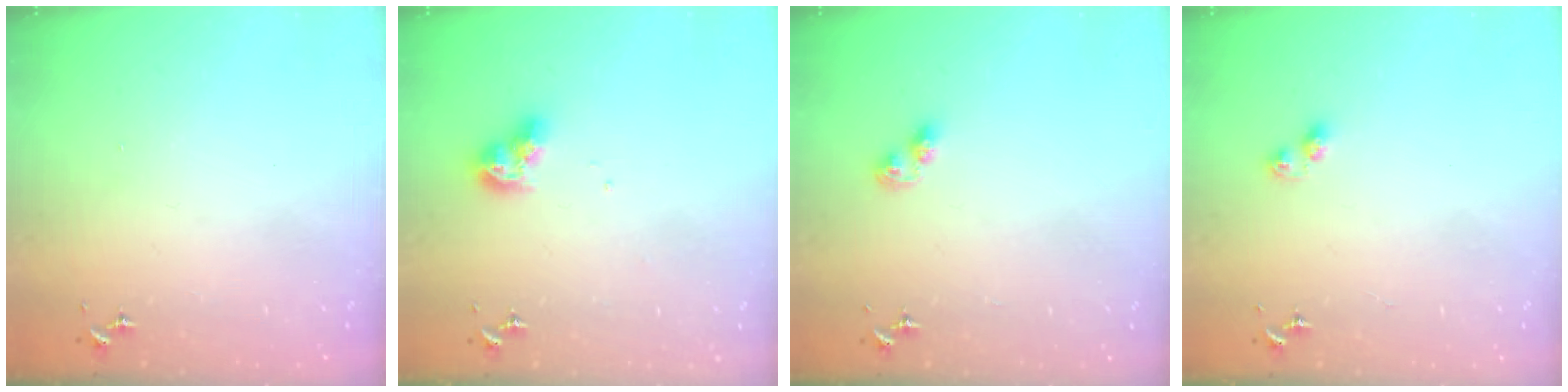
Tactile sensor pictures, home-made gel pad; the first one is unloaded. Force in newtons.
{"total": 8.7, "press": 8.7, "slide": 0.2}
{"total": 3.0, "press": 2.9, "slide": 0.4}
{"total": 4.7, "press": 4.5, "slide": 1.3}